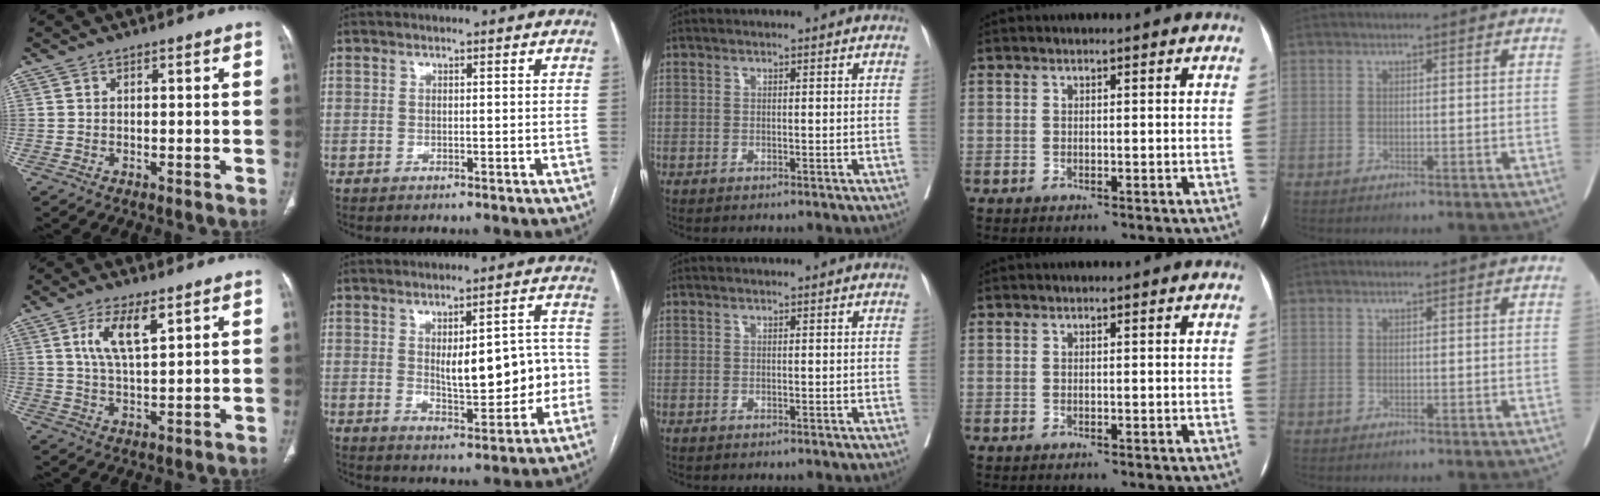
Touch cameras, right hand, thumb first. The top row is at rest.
{"thumb": {"total": 7.8, "force": [3.5, 2.7, 6.4], "torque": [-0.122, -0.014, 0.072]}, "index": {"total": 11.4, "force": [-0.3, 4.3, 10.6], "torque": [-0.139, 0.021, 0.012]}}